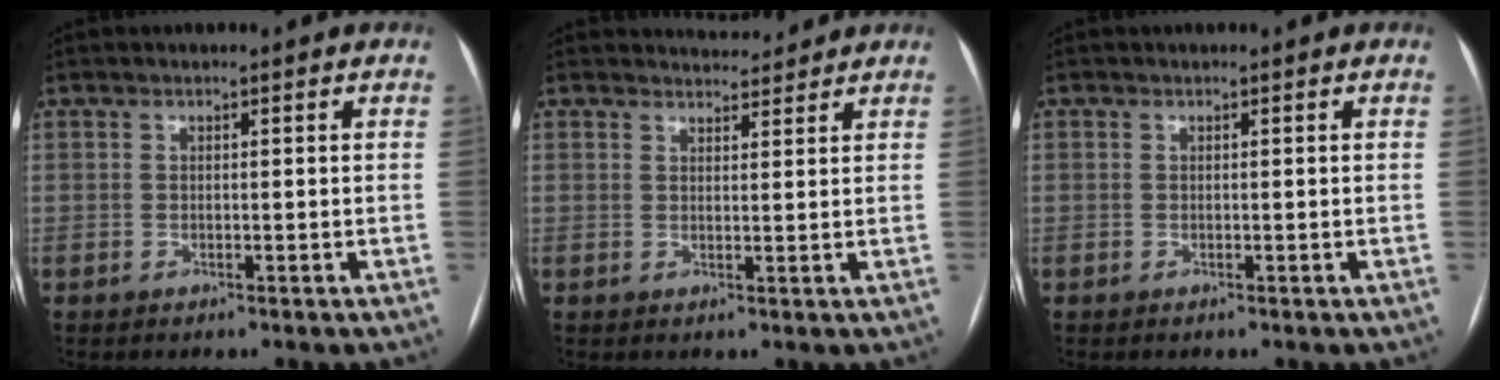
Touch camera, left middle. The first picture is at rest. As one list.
[{"total": 3.8, "force": [3.8, 0.6, 0.1], "torque": [-0.008, 0.009, 0.052]}, {"total": 0.0}]